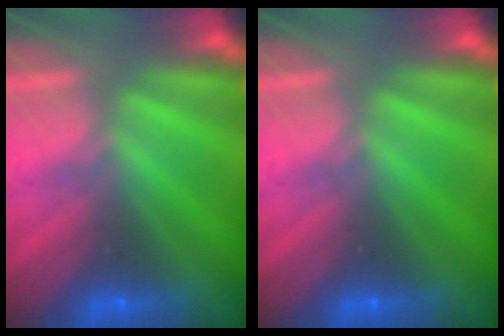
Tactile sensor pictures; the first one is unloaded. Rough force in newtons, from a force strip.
{"total": 0.0}